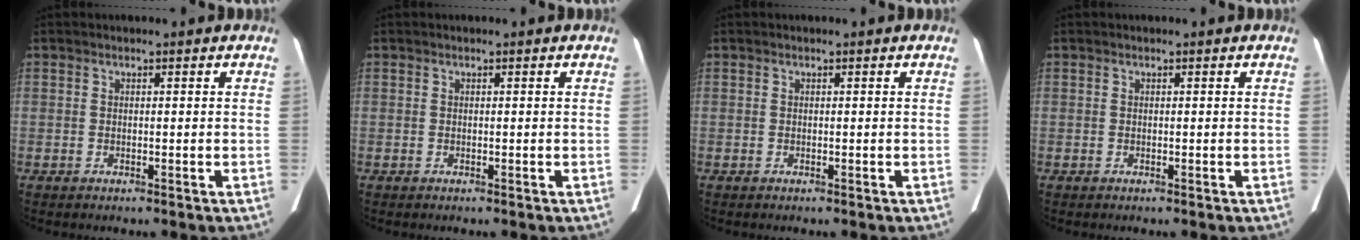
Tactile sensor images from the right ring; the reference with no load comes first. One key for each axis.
{"total": 0.0}
{"total": 0.0}
{"total": 0.0}